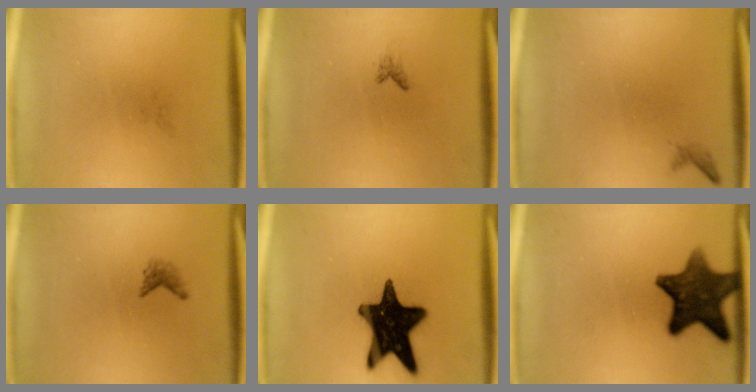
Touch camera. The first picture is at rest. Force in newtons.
{"total": 0.6}
{"total": 0.6}
{"total": 1.1}
{"total": 18.3}
{"total": 12.2}